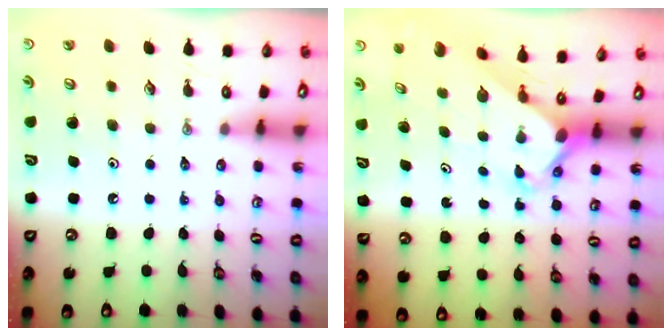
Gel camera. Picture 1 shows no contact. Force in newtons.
{"total": 2.2, "press": 2.2, "slide": 0.1}